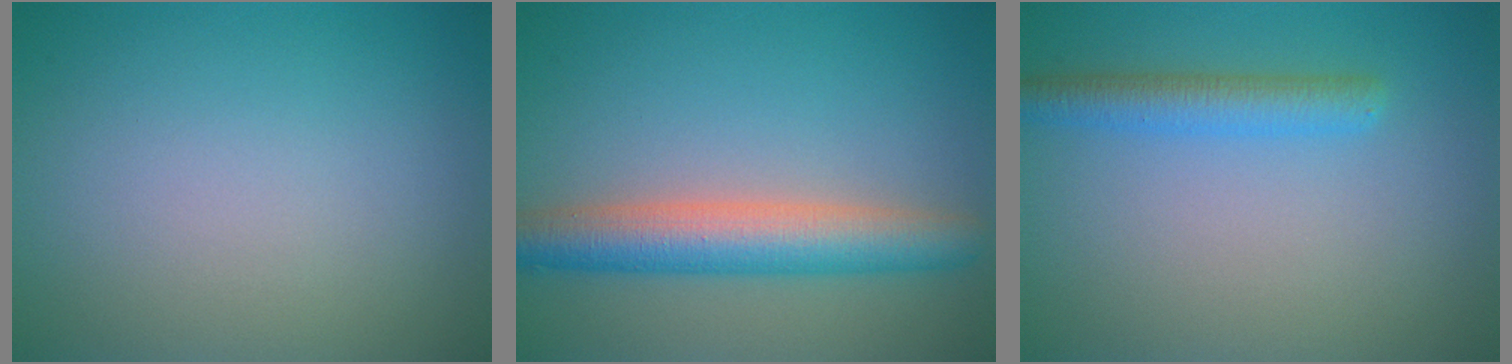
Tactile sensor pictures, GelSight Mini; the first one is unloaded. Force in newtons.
{"total": 5.9, "press": 5.9, "slide": 0.2}
{"total": 2.9, "press": 2.9, "slide": 0.2}